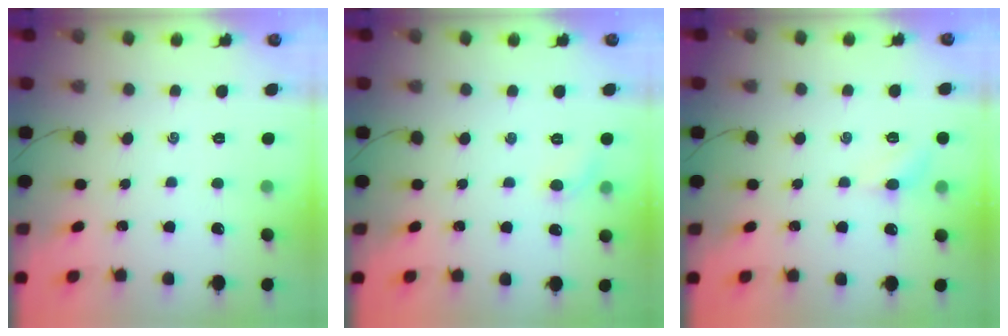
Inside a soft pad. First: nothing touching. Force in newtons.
{"total": 5.0, "press": 4.8, "slide": 1.6}
{"total": 4.6, "press": 4.4, "slide": 1.3}